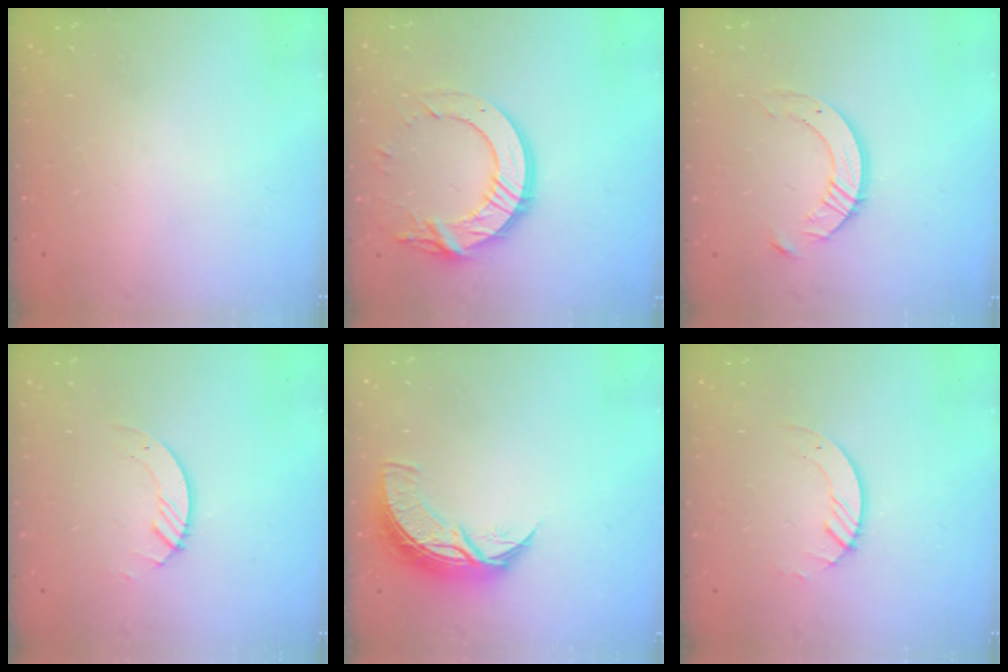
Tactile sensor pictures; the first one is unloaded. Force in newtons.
{"total": 15.2, "press": 15.1, "slide": 1.5}
{"total": 9.2, "press": 9.1, "slide": 0.8}
{"total": 3.0, "press": 3.0, "slide": 0.2}
{"total": 9.0, "press": 9.0, "slide": 0.6}
{"total": 2.6, "press": 2.6, "slide": 0.3}